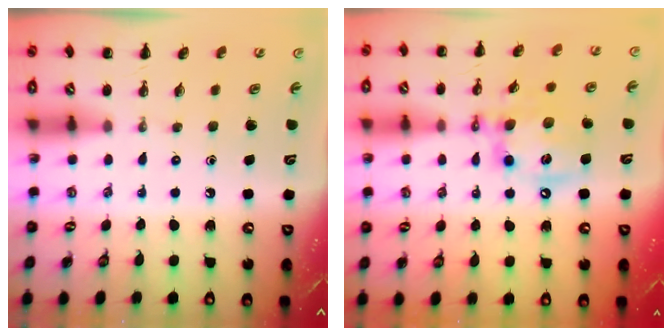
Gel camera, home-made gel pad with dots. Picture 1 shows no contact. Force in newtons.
{"total": 14.5, "press": 14.1, "slide": 3.2}